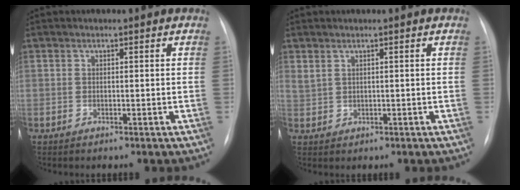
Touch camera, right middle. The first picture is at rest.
{"total": 1.5, "force": [0.9, 0.9, 0.8], "torque": [-0.020, 0.005, 0.028]}